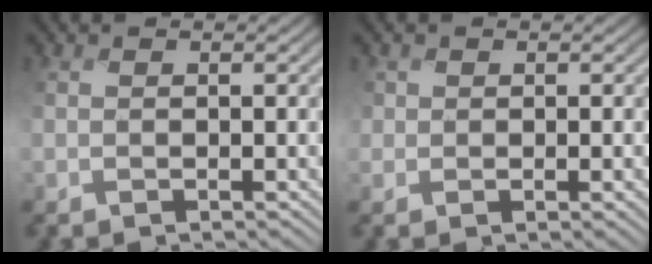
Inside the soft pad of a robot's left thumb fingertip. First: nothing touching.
{"total": 1.8, "force": [0.5, 1.5, 0.9], "torque": [-0.022, -0.005, 0.008]}